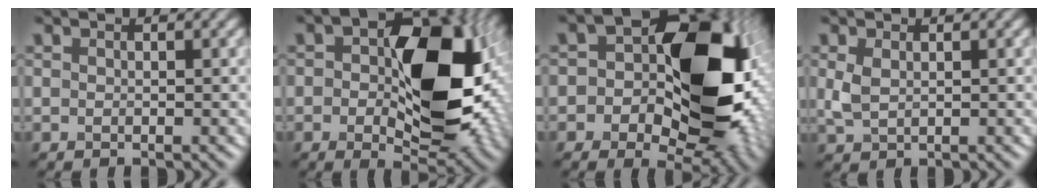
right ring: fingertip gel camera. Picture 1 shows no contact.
{"total": 13.1, "force": [0.1, 7.2, 10.9], "torque": [-0.149, 0.002, 0.001]}
{"total": 15.0, "force": [-0.3, 9.6, 11.5], "torque": [-0.138, 0.011, -0.015]}
{"total": 1.9, "force": [0.3, 1.2, 1.4], "torque": [-0.042, -0.002, 0.014]}